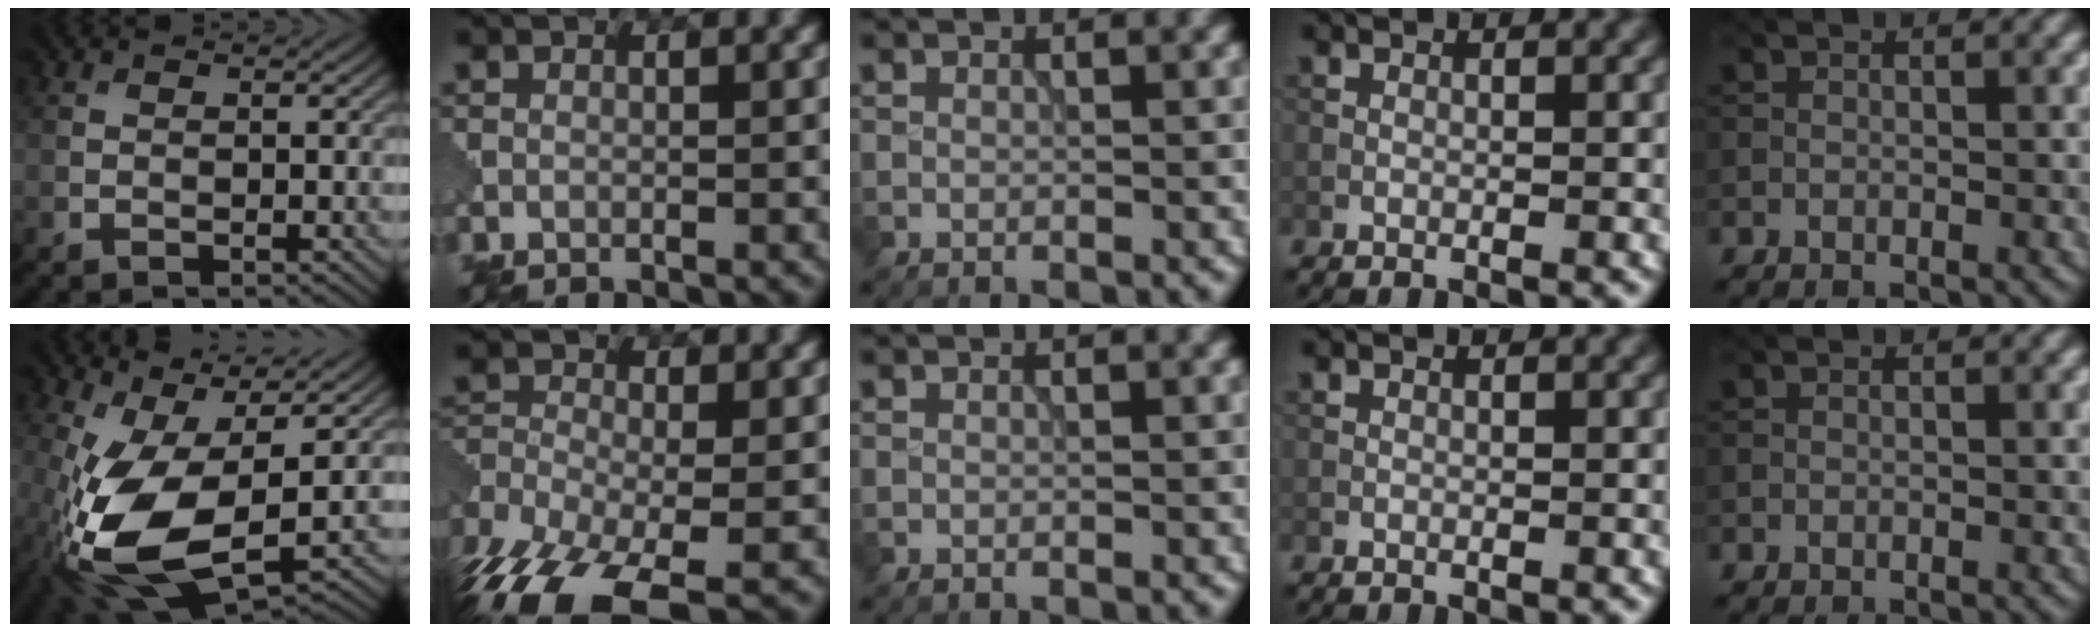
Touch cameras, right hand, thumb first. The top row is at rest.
{"thumb": {"total": 14.5, "force": [-2.7, 6.6, 12.7], "torque": [-0.290, -0.019, -0.045]}, "index": {"total": 11.1, "force": [-8.3, 3.3, 6.6], "torque": [-0.144, -0.023, -0.142]}}